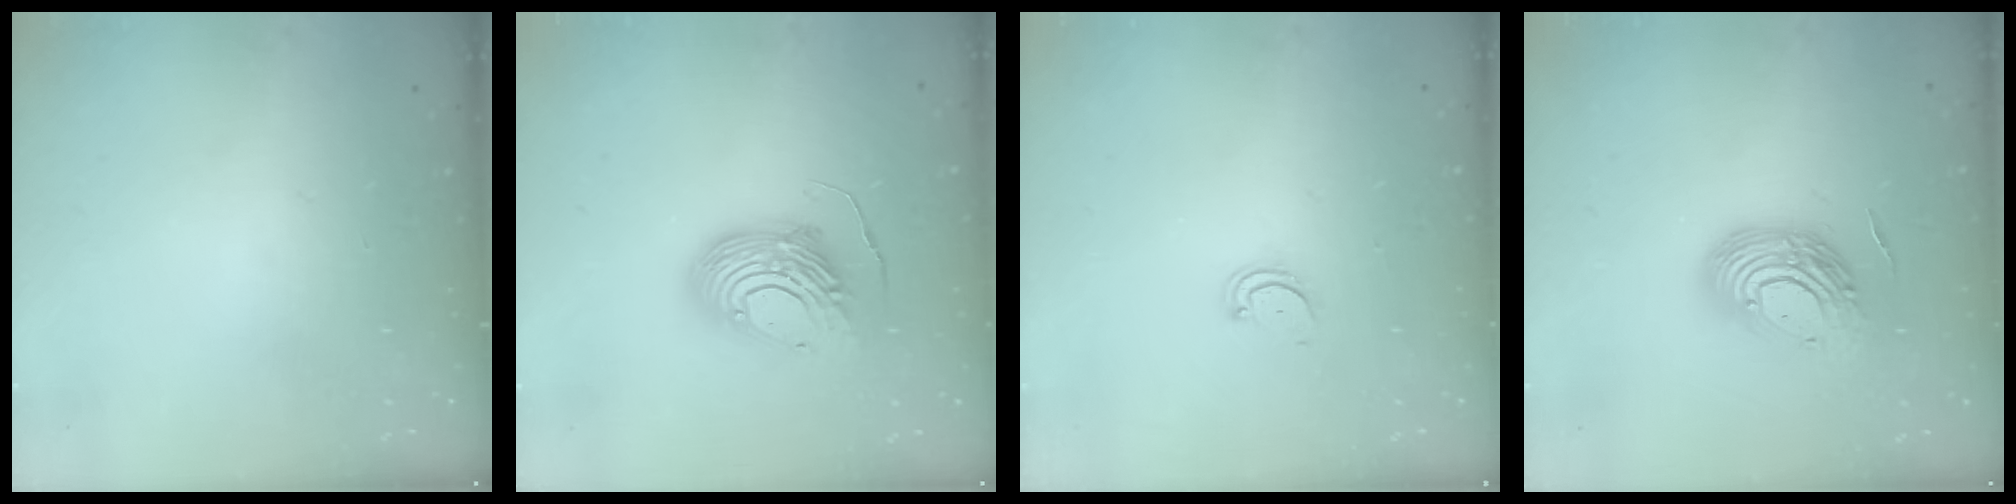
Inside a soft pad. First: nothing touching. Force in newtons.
{"total": 14.0, "press": 14.0, "slide": 1.1}
{"total": 2.7, "press": 2.7, "slide": 0.3}
{"total": 15.3, "press": 15.3, "slide": 0.9}